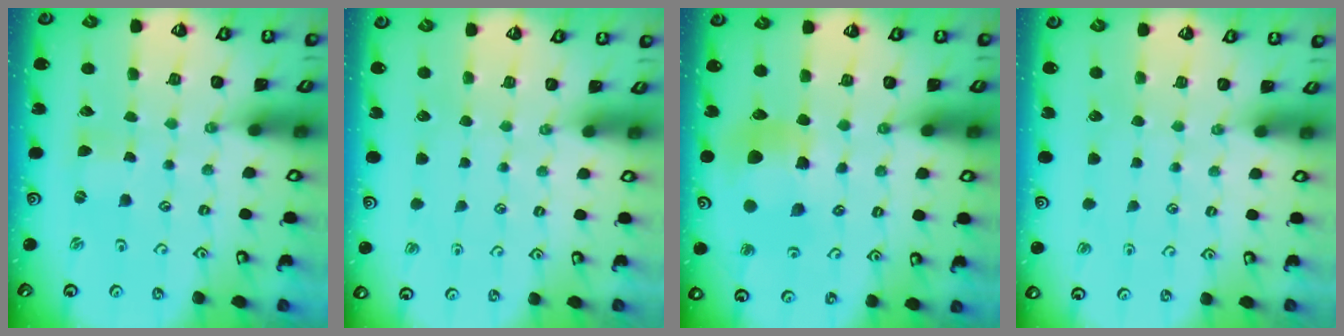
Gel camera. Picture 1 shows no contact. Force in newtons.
{"total": 0.0}
{"total": 10.2, "press": 10.2, "slide": 1.2}
{"total": 0.0}